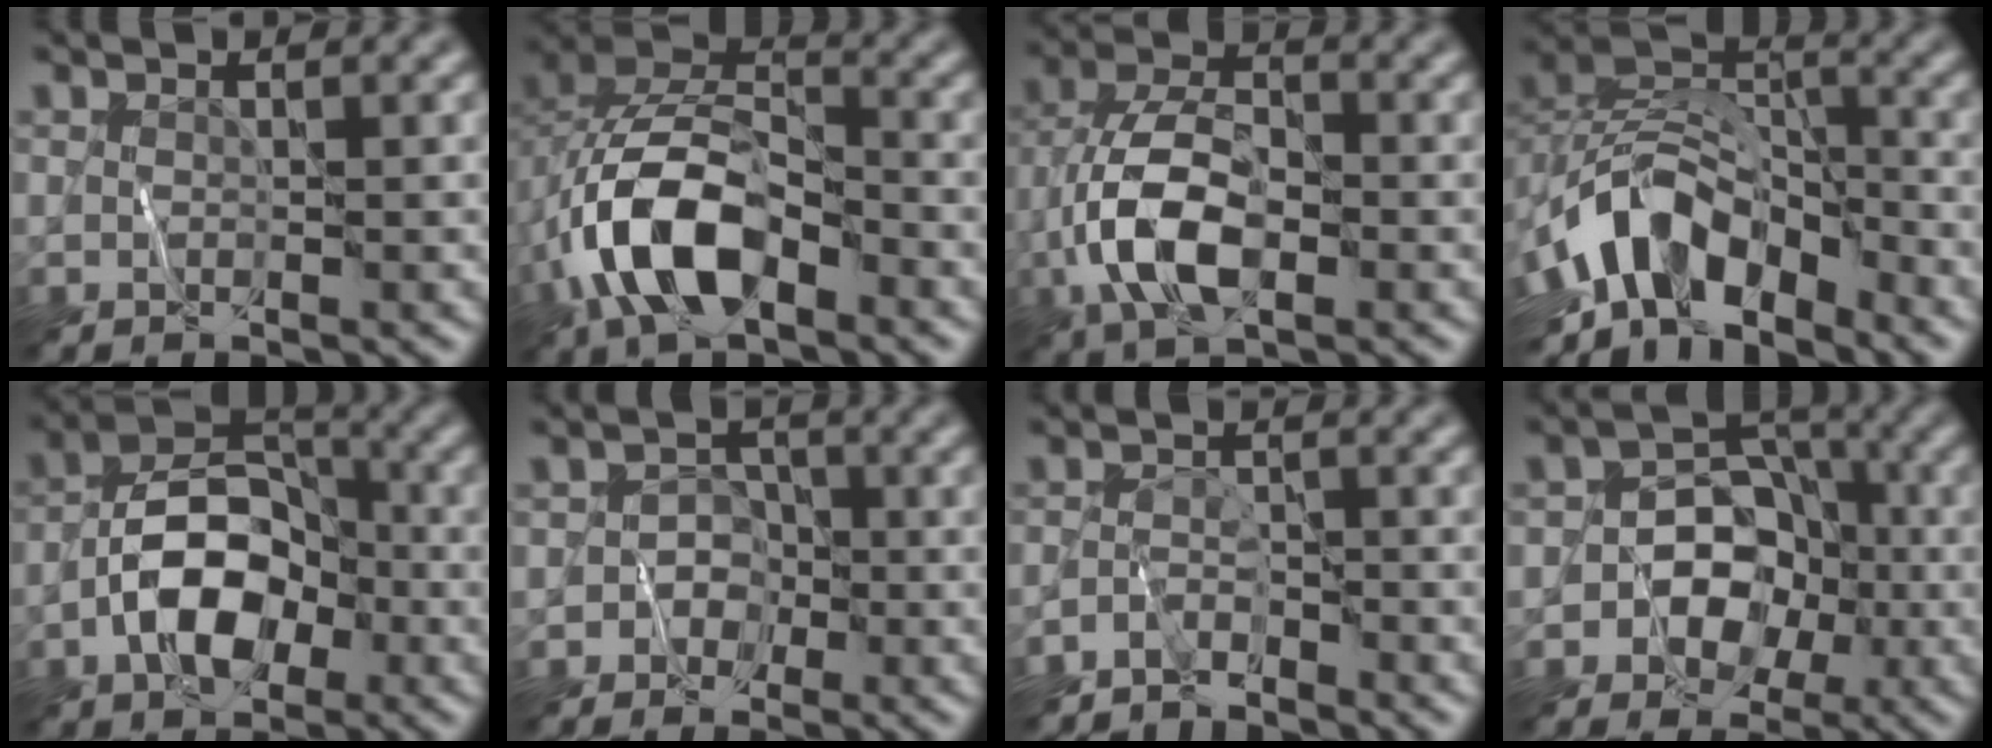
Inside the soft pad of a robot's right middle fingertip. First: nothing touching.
{"total": 9.6, "force": [-3.6, 5.3, 7.2], "torque": [-0.145, 0.009, -0.076]}
{"total": 7.6, "force": [-2.4, 3.8, 6.2], "torque": [-0.132, 0.005, -0.056]}
{"total": 9.4, "force": [-5.2, 5.0, 6.0], "torque": [-0.092, 0.008, -0.102]}
{"total": 7.5, "force": [-2.4, 4.5, 5.5], "torque": [-0.091, 0.012, -0.050]}
{"total": 2.2, "force": [-0.7, 2.0, 0.4], "torque": [0.030, 0.013, -0.028]}
{"total": 2.3, "force": [-2.1, 0.7, 0.5], "torque": [-0.011, 0.004, -0.048]}
{"total": 5.9, "force": [-1.5, 5.0, 2.6], "torque": [-0.010, 0.018, -0.051]}